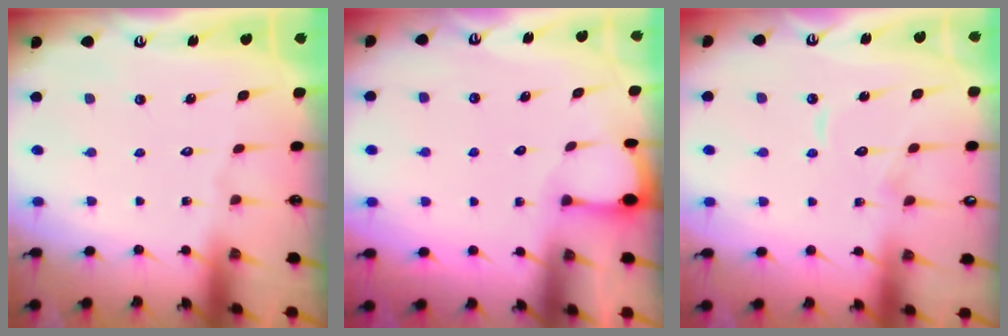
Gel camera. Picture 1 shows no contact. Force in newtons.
{"total": 1.7, "press": 1.7, "slide": 0.2}
{"total": 7.4, "press": 7.4, "slide": 0.7}